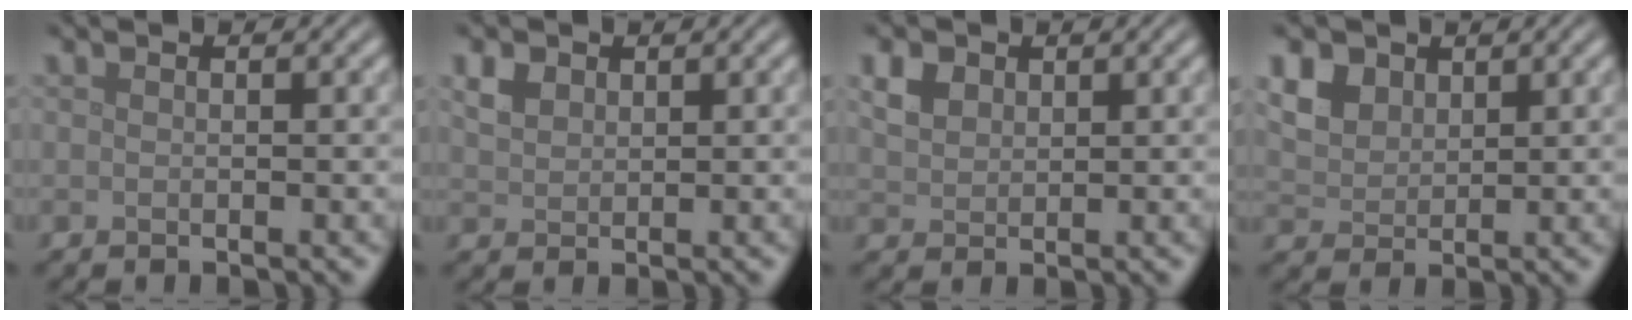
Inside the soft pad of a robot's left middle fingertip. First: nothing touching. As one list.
[{"total": 1.9, "force": [1.1, 1.3, 0.8], "torque": [-0.021, 0.003, 0.022]}, {"total": 2.3, "force": [1.2, 1.7, 1.0], "torque": [-0.026, 0.003, 0.023]}, {"total": 5.4, "force": [3.0, 3.7, 2.5], "torque": [-0.086, 0.007, 0.062]}]